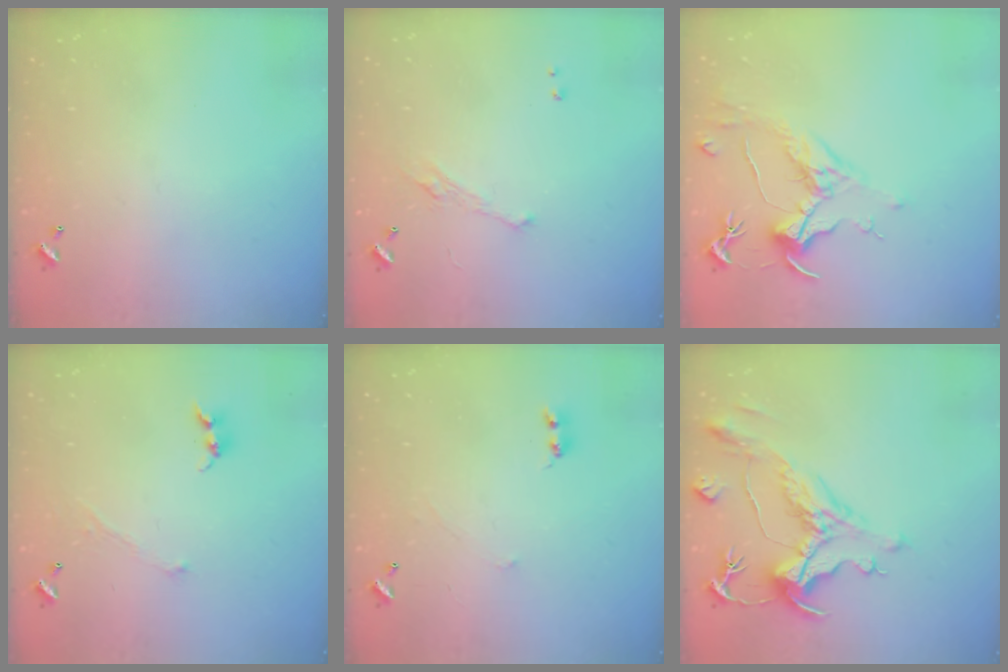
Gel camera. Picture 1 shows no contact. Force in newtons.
{"total": 2.0, "press": 1.9, "slide": 0.7}
{"total": 1.6, "press": 1.3, "slide": 0.9}
{"total": 0.8, "press": 0.7, "slide": 0.3}
{"total": 0.9, "press": 0.8, "slide": 0.3}
{"total": 1.9, "press": 0.8, "slide": 1.7}